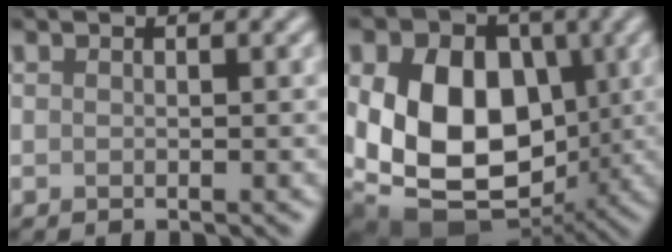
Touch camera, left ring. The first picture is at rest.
{"total": 14.7, "force": [-0.2, 10.7, 10.1], "torque": [-0.148, -0.001, -0.016]}